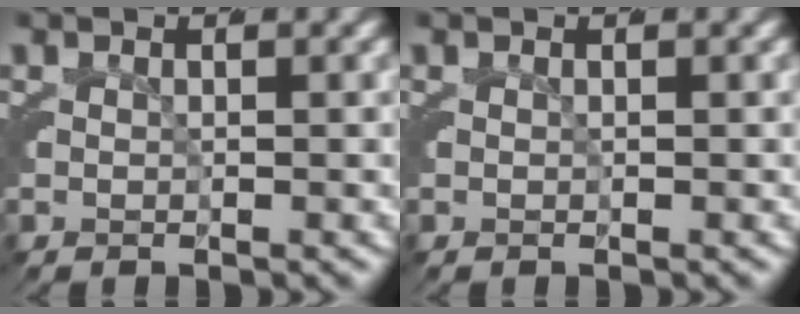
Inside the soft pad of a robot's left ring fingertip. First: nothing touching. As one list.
[{"total": 0.0}]